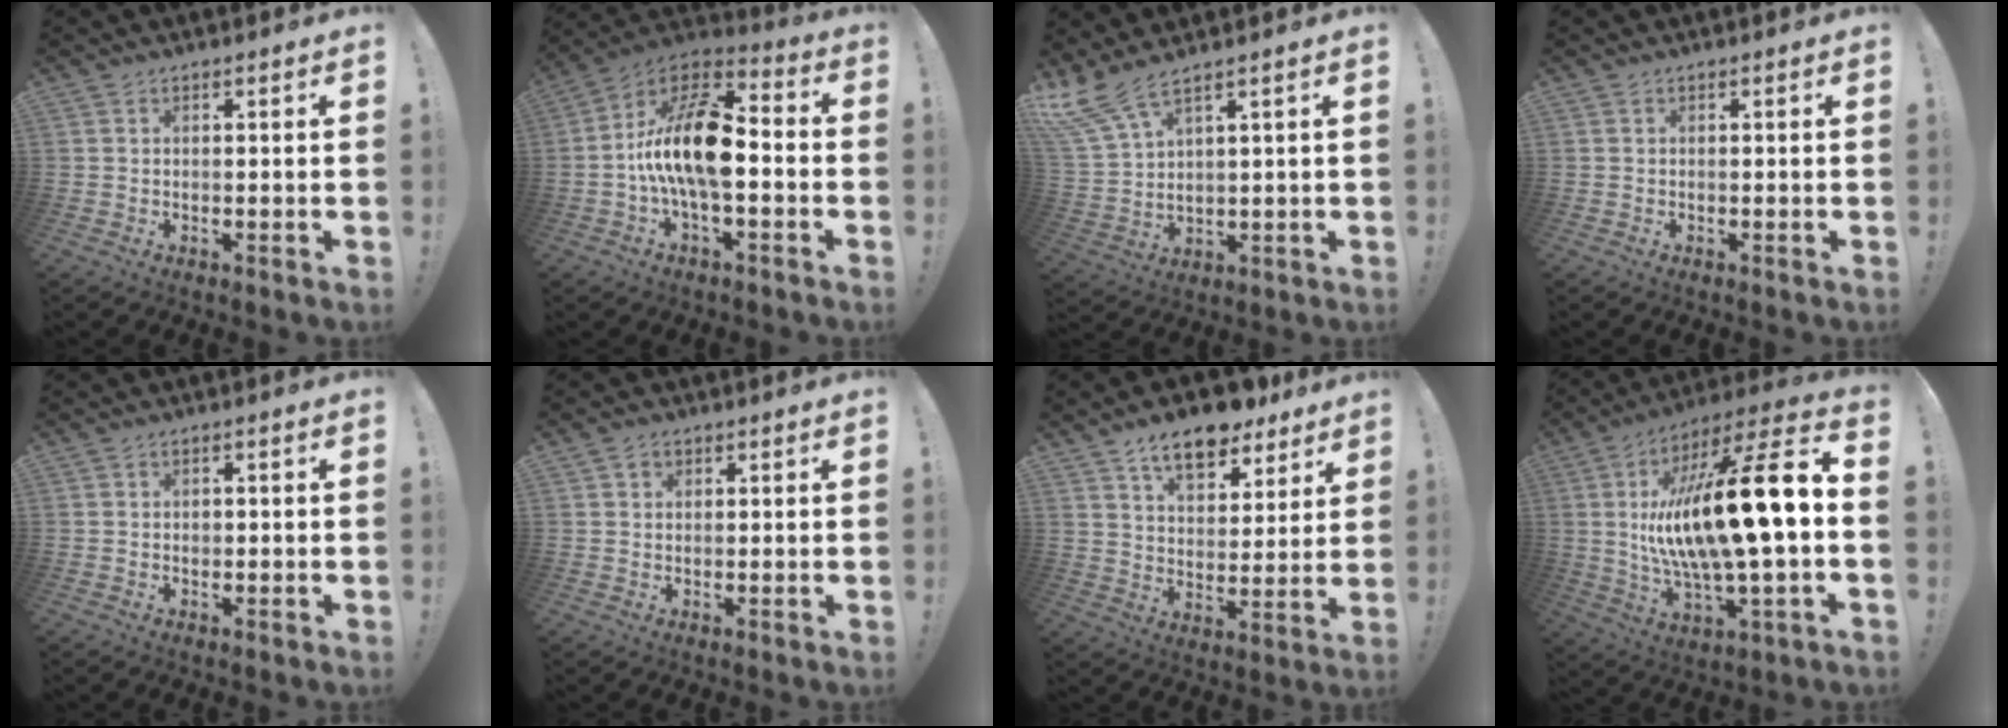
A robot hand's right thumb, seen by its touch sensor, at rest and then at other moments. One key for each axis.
{"total": 17.6, "fx": -2.0, "fy": 8.2, "fz": 15.5, "tx": -0.289, "ty": 0.019, "tz": -0.030}
{"total": 8.4, "fx": 6.3, "fy": 1.7, "fz": 5.3, "tx": -0.123, "ty": -0.036, "tz": 0.119}
{"total": 0.0}
{"total": 1.0, "fx": -0.3, "fy": 1.0, "fz": 0.2, "tx": 0.002, "ty": 0.003, "tz": -0.006}
{"total": 1.9, "fx": 1.2, "fy": 1.4, "fz": 0.4, "tx": -0.003, "ty": 0.001, "tz": 0.020}
{"total": 12.5, "fx": 8.9, "fy": 6.2, "fz": 6.2, "tx": -0.097, "ty": -0.055, "tz": 0.158}
{"total": 24.2, "fx": 0.8, "fy": 5.0, "fz": 23.6, "tx": -0.438, "ty": -0.017, "tz": 0.000}